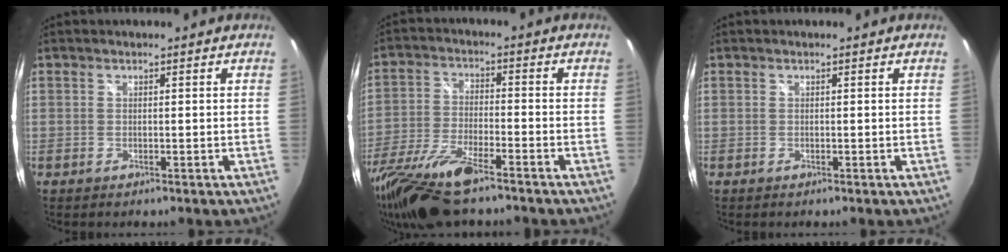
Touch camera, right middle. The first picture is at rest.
{"total": 16.4, "force": [-12.6, 3.3, 10.0], "torque": [-0.219, -0.044, -0.241]}
{"total": 0.0}